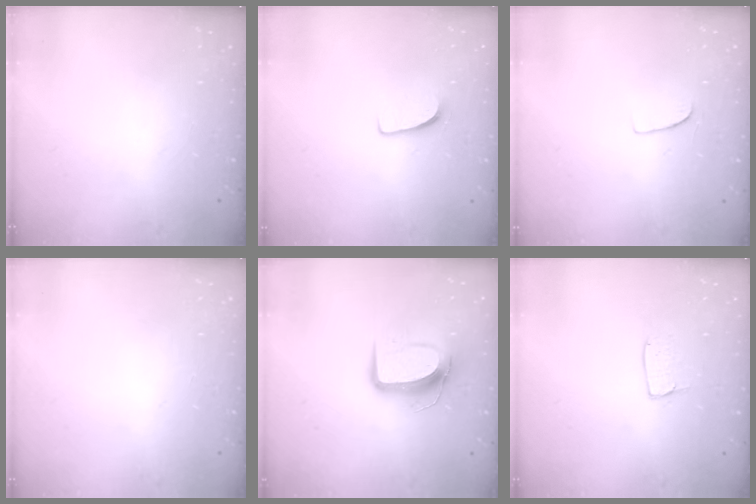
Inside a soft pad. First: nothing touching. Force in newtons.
{"total": 5.8, "press": 5.7, "slide": 0.5}
{"total": 5.8, "press": 5.8, "slide": 0.3}
{"total": 0.0}
{"total": 10.4, "press": 10.4, "slide": 0.6}
{"total": 4.9, "press": 4.8, "slide": 0.4}